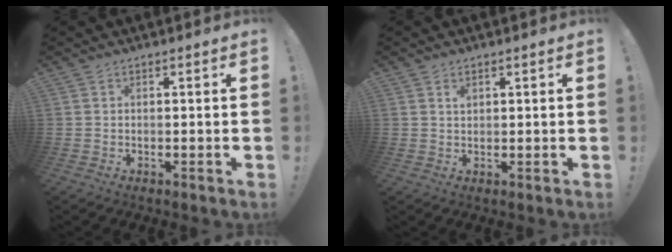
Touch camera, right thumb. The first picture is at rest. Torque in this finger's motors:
{"motor_torque": [-0.03, 0.07, 0.27, -0.18, 0.08]}